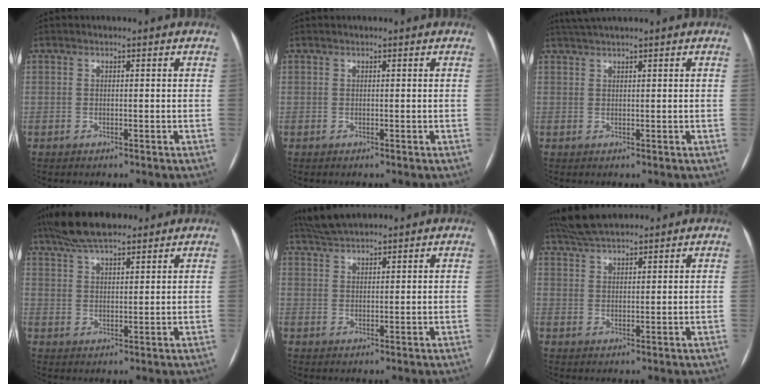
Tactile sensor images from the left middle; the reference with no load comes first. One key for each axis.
{"total": 0.0}
{"total": 2.9, "fx": 2.5, "fy": -0.6, "fz": 1.3, "tx": -0.021, "ty": 0.024, "tz": 0.051}
{"total": 9.8, "fx": 7.9, "fy": 2.4, "fz": 5.2, "tx": -0.089, "ty": 0.034, "tz": 0.137}
{"total": 5.4, "fx": 4.9, "fy": 0.7, "fz": 2.1, "tx": -0.044, "ty": 0.030, "tz": 0.094}
{"total": 7.0, "fx": 6.3, "fy": 1.1, "fz": 2.8, "tx": -0.055, "ty": 0.033, "tz": 0.117}